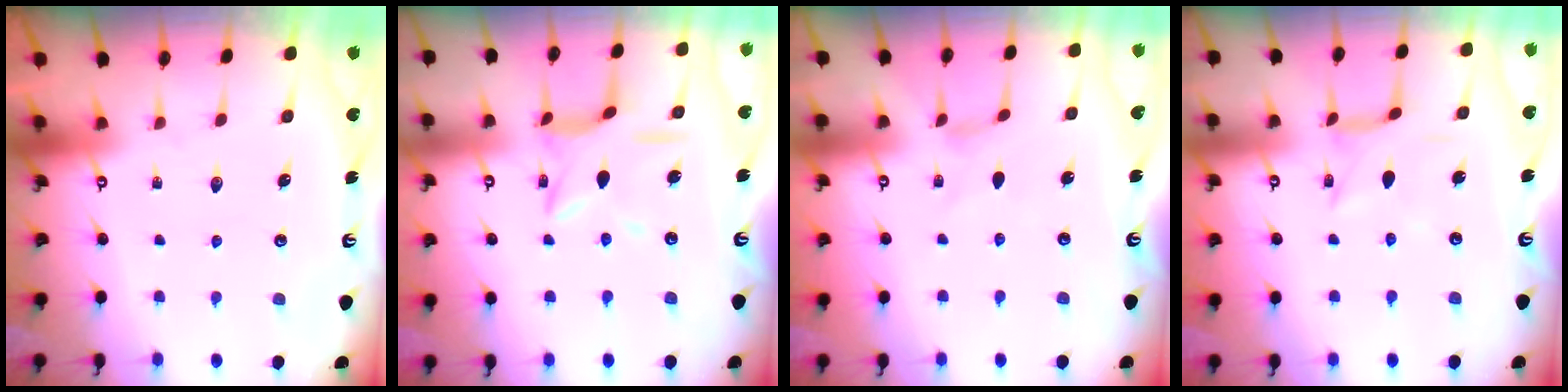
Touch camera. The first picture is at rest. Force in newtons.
{"total": 9.1, "press": 9.1, "slide": 0.7}
{"total": 0.8, "press": 0.8, "slide": 0.2}
{"total": 4.9, "press": 4.9, "slide": 0.3}